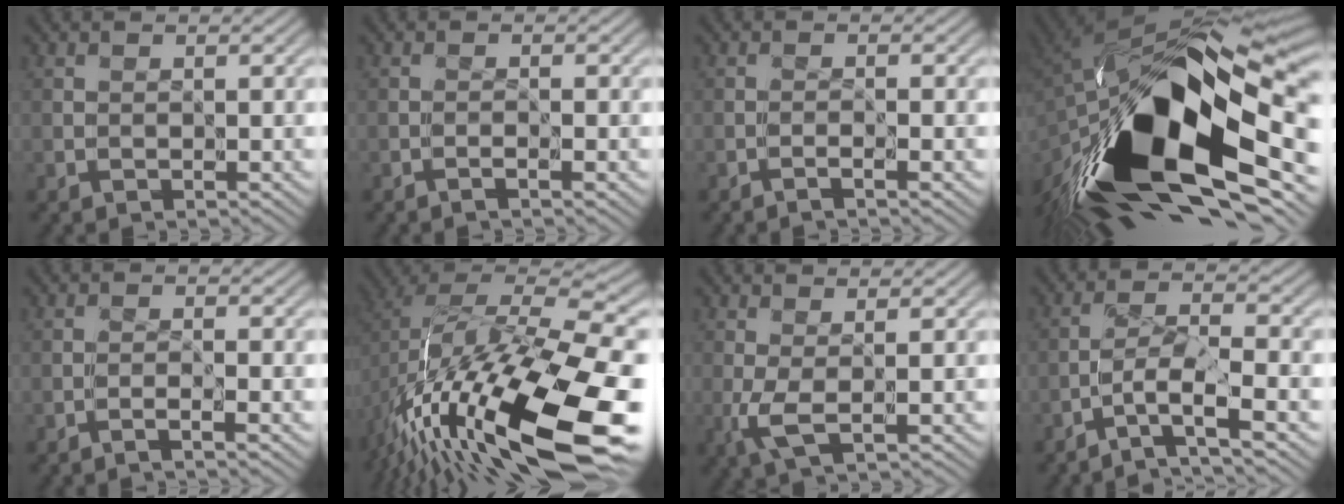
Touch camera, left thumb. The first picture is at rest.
{"total": 0.8, "force": [-0.6, -0.3, 0.5], "torque": [-0.013, 0.002, -0.014]}
{"total": 1.1, "force": [-0.8, -0.3, 0.7], "torque": [-0.016, 0.002, -0.020]}
{"total": 20.0, "force": [-6.1, 10.0, 16.2], "torque": [-0.323, -0.042, -0.098]}
{"total": 1.5, "force": [-1.1, -0.3, 0.9], "torque": [-0.020, 0.003, -0.027]}
{"total": 18.6, "force": [-7.1, 7.7, 15.4], "torque": [-0.296, -0.028, -0.115]}
{"total": 2.1, "force": [0.2, 0.2, 2.1], "torque": [-0.063, -0.002, -0.002]}
{"total": 6.0, "force": [-3.5, 0.9, 4.8], "torque": [-0.091, 0.005, -0.073]}